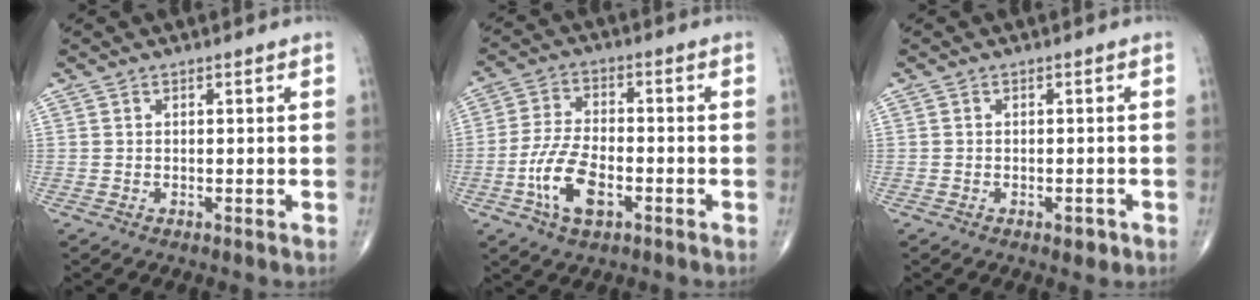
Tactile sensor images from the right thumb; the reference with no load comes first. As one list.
[{"total": 9.8, "force": [-3.7, 4.7, 7.7], "torque": [-0.153, 0.014, -0.070]}, {"total": 1.7, "force": [-1.0, 0.9, 1.1], "torque": [-0.004, 0.002, -0.013]}]